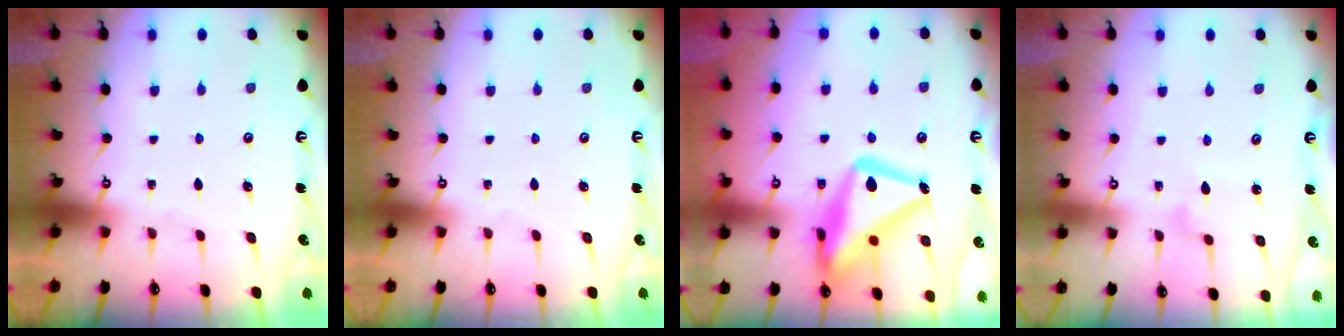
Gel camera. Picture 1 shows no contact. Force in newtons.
{"total": 0.0}
{"total": 21.7, "press": 21.6, "slide": 2.0}
{"total": 6.6, "press": 6.6, "slide": 0.4}